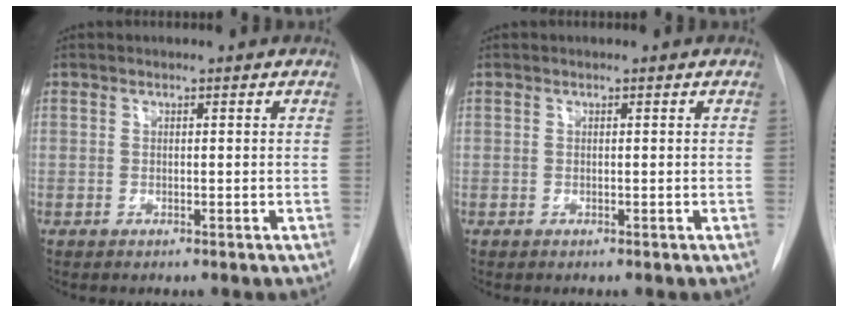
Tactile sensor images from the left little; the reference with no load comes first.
{"total": 0.0}